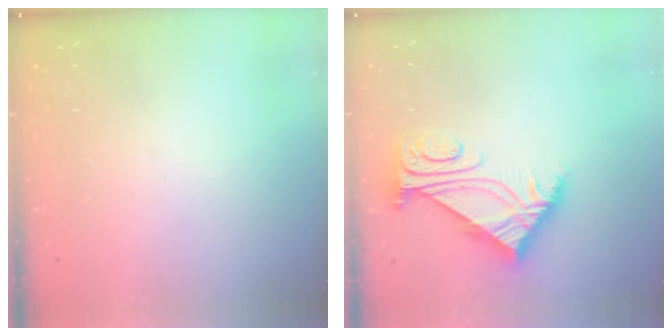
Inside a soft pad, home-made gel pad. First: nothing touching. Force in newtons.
{"total": 7.3, "press": 7.2, "slide": 1.2}